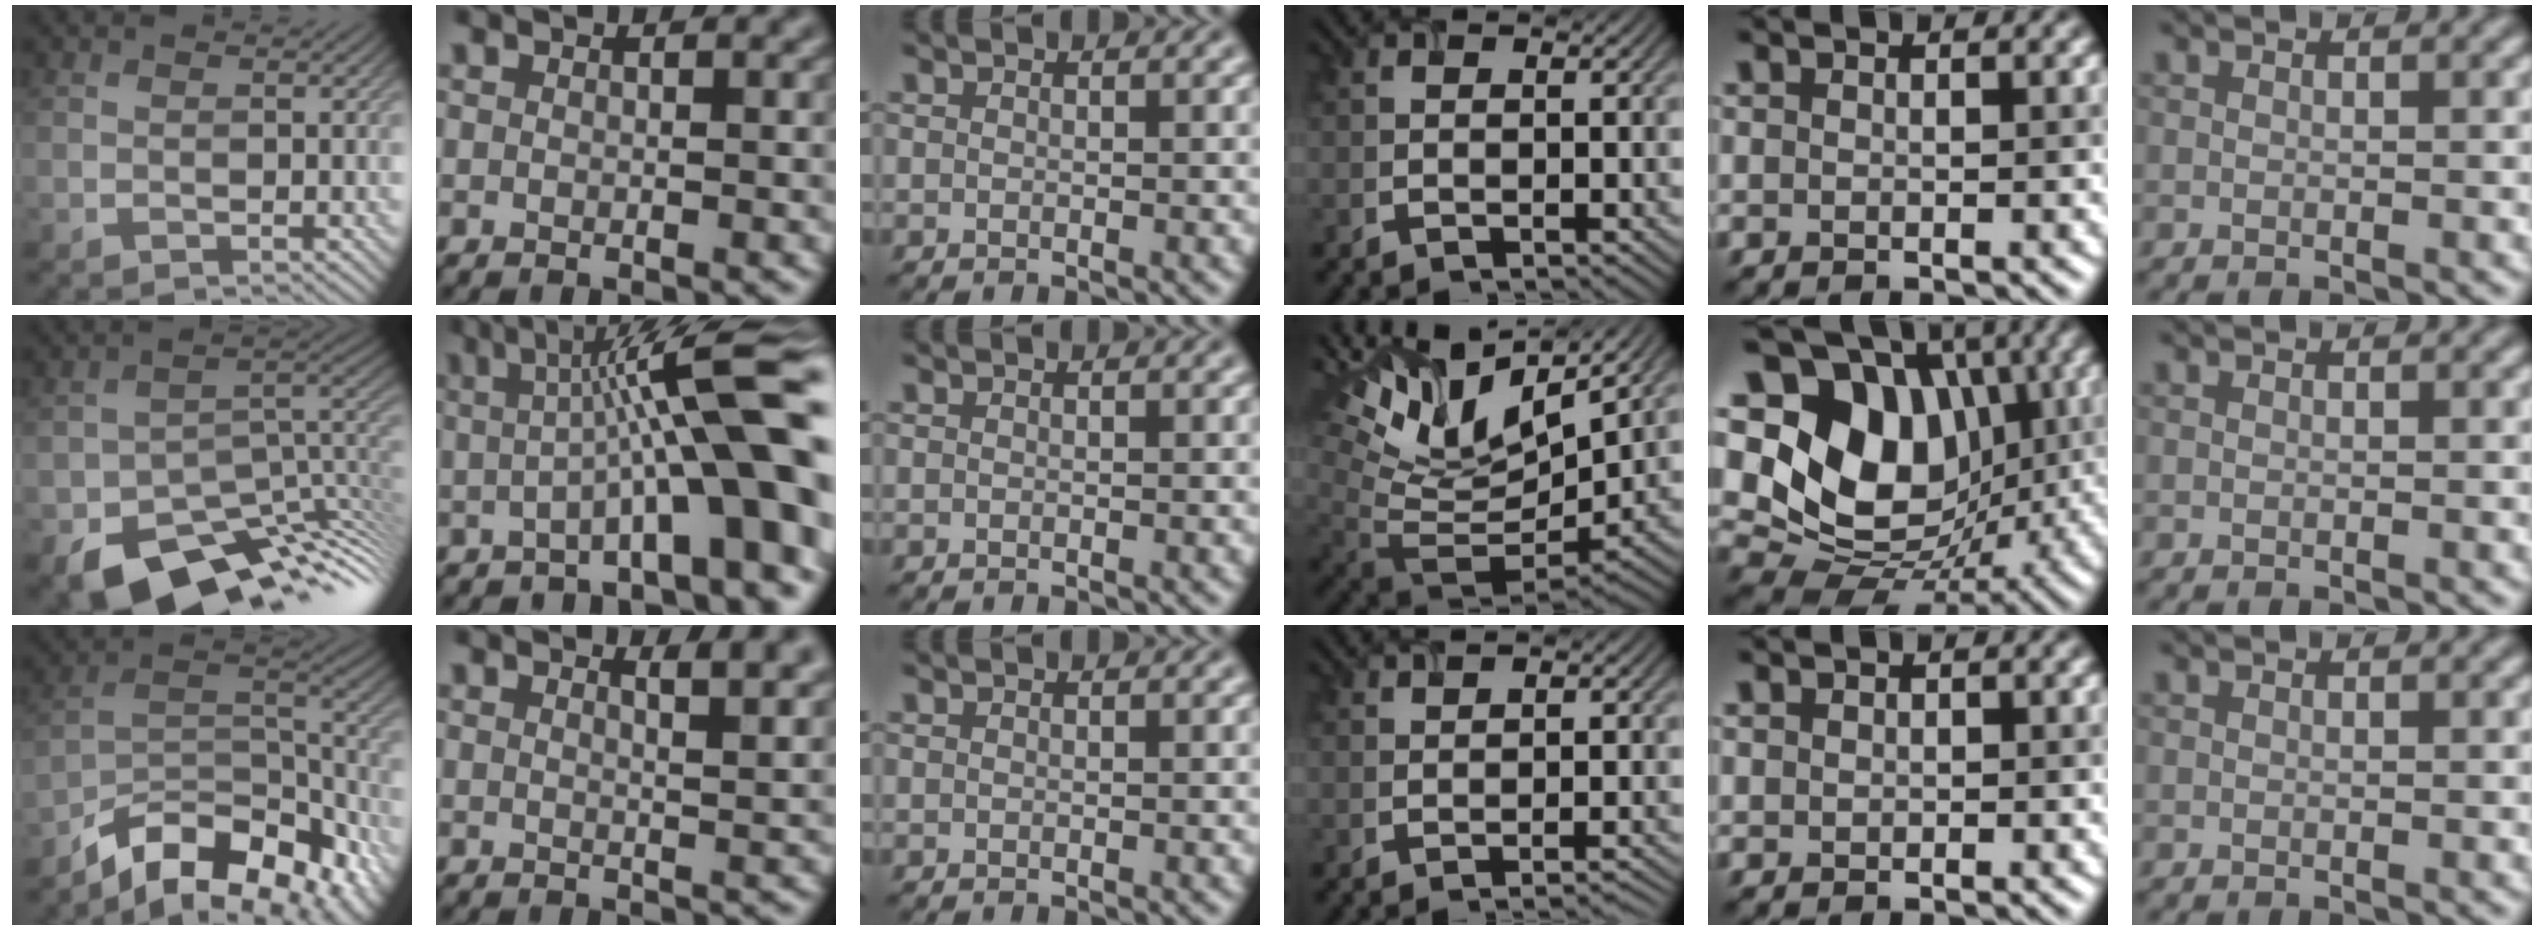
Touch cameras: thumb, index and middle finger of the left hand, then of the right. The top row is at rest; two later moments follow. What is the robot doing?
{"motion": "open", "object": "airpods case & airpods"}